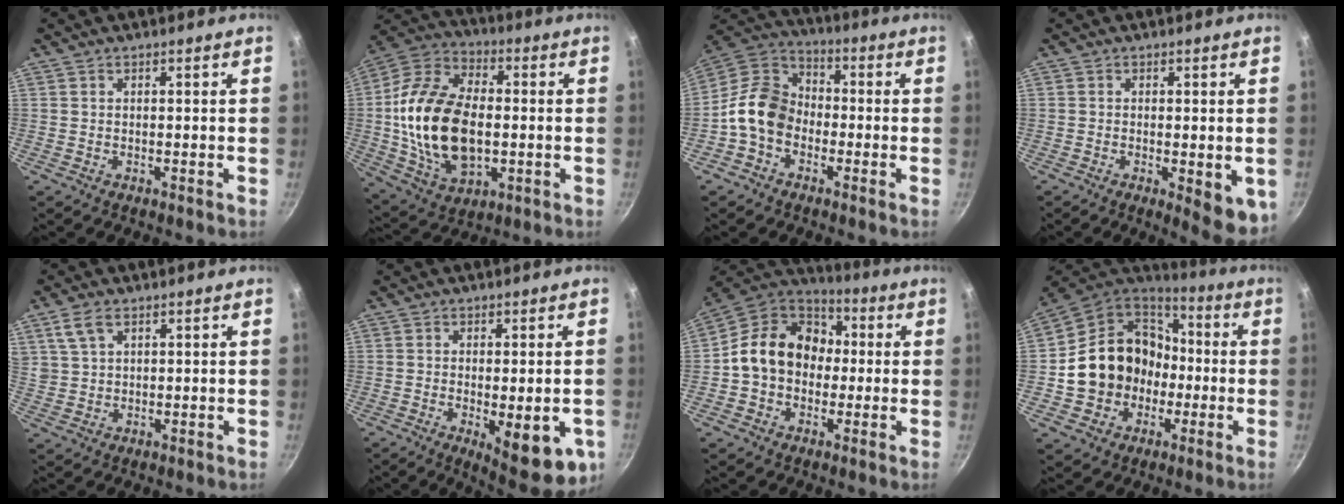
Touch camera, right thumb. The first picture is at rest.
{"total": 22.9, "force": [-0.9, 14.1, 18.0], "torque": [-0.330, 0.018, -0.017]}
{"total": 11.5, "force": [-3.2, 8.9, 6.6], "torque": [-0.084, 0.041, -0.084]}
{"total": 7.2, "force": [-1.7, 2.5, 6.6], "torque": [-0.073, -0.007, -0.016]}
{"total": 4.8, "force": [2.5, 2.8, 3.0], "torque": [-0.051, 0.000, 0.055]}
{"total": 13.2, "force": [-3.7, 4.7, 11.8], "torque": [-0.134, -0.008, -0.037]}
{"total": 16.7, "force": [0.5, 13.5, 9.7], "torque": [-0.127, 0.043, -0.009]}
{"total": 18.6, "force": [-1.9, 16.2, 8.9], "torque": [-0.126, 0.050, -0.024]}